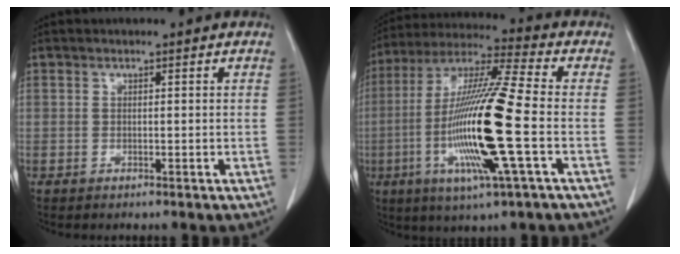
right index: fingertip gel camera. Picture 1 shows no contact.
{"total": 18.9, "force": [-4.0, 0.3, 18.5], "torque": [-0.376, -0.013, -0.082]}